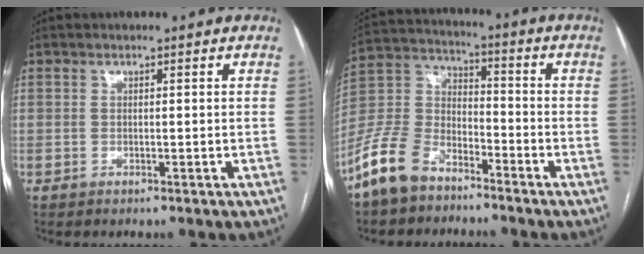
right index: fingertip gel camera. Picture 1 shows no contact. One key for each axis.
{"total": 10.5, "fx": -7.9, "fy": 5.3, "fz": 4.5, "tx": -0.115, "ty": 0.012, "tz": -0.164}